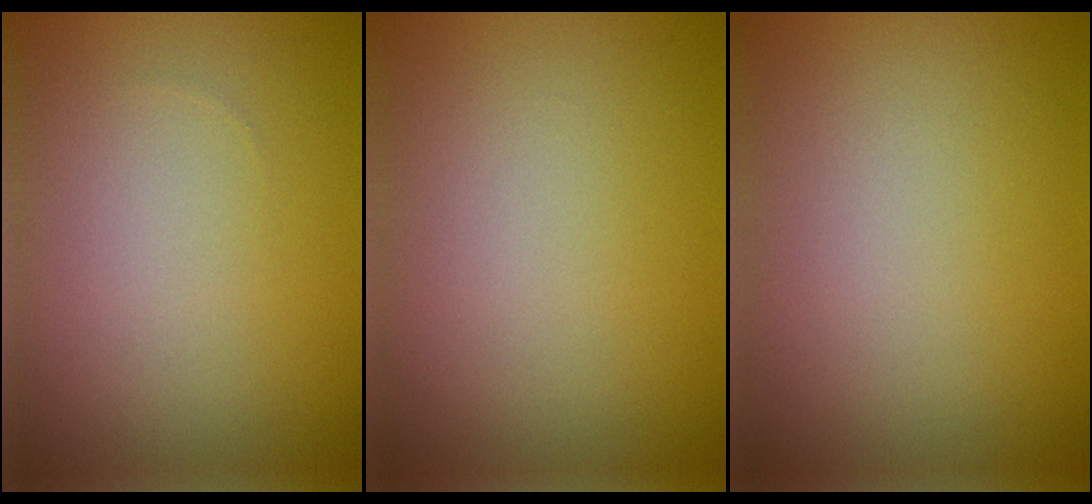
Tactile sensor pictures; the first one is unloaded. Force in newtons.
{"total": 0.0}
{"total": 0.0}